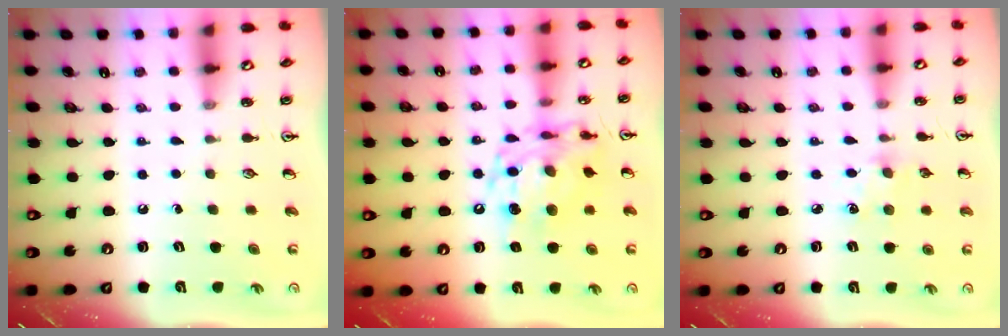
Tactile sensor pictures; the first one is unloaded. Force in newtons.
{"total": 12.5, "press": 12.4, "slide": 1.1}
{"total": 6.8, "press": 6.8, "slide": 0.7}